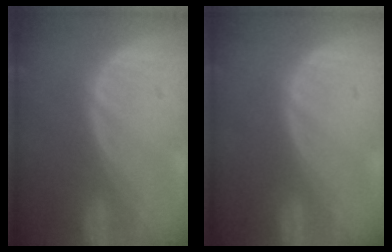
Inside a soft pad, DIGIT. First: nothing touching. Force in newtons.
{"total": 0.0}